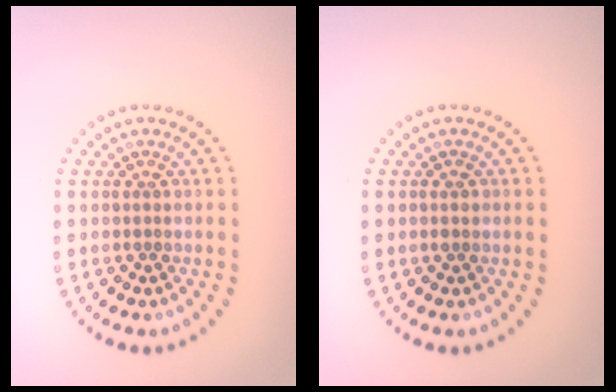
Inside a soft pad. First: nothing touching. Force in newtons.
{"total": 1.0, "press": 1.0, "slide": 0.1}